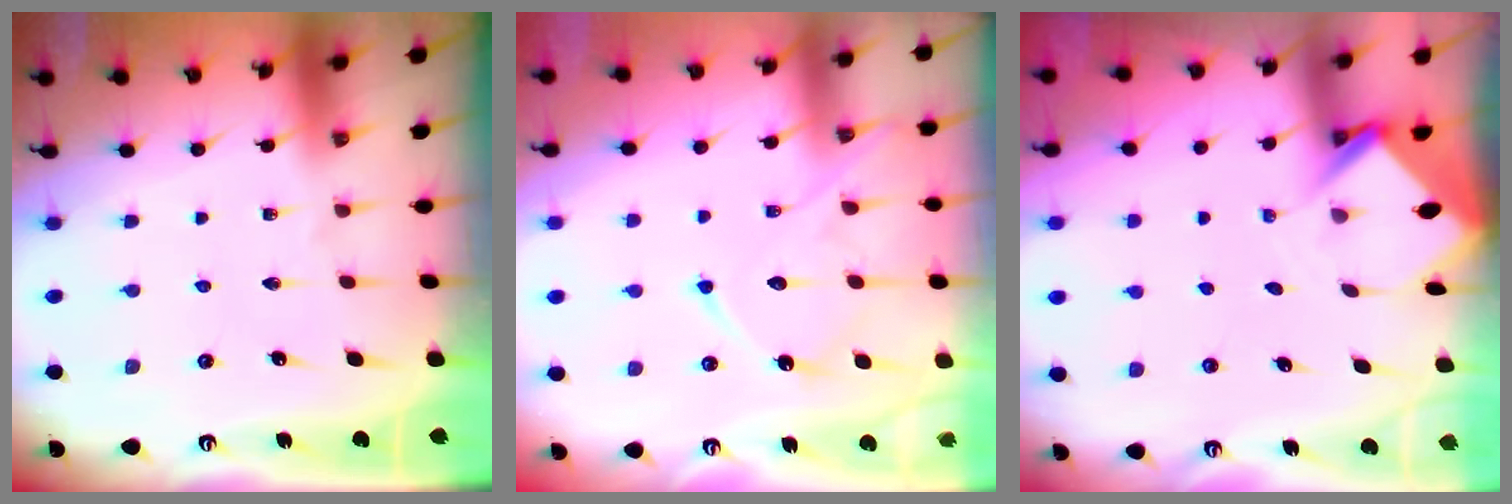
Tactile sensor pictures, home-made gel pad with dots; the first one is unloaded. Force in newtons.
{"total": 13.6, "press": 13.5, "slide": 1.2}
{"total": 3.3, "press": 3.3, "slide": 0.3}